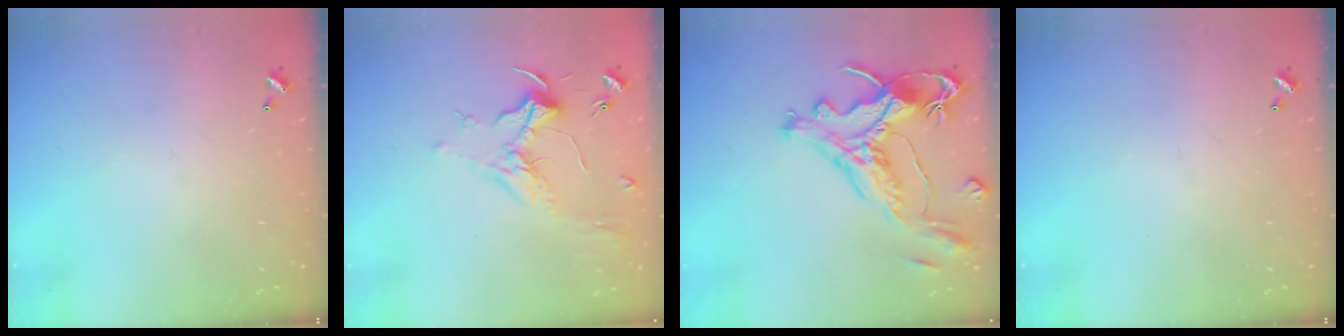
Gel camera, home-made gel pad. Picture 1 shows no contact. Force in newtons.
{"total": 1.9, "press": 1.7, "slide": 0.7}
{"total": 2.1, "press": 1.6, "slide": 1.3}
{"total": 0.0}